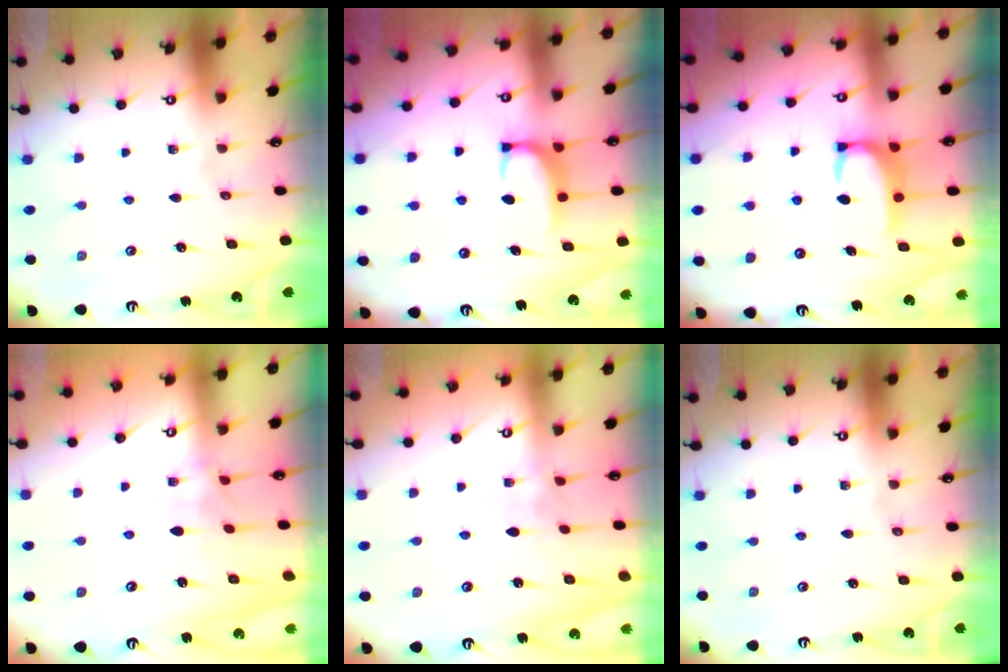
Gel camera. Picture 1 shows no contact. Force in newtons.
{"total": 1.8, "press": 1.7, "slide": 0.5}
{"total": 2.9, "press": 2.9, "slide": 0.3}
{"total": 2.8, "press": 2.7, "slide": 0.8}
{"total": 5.8, "press": 5.8, "slide": 0.1}
{"total": 0.0}